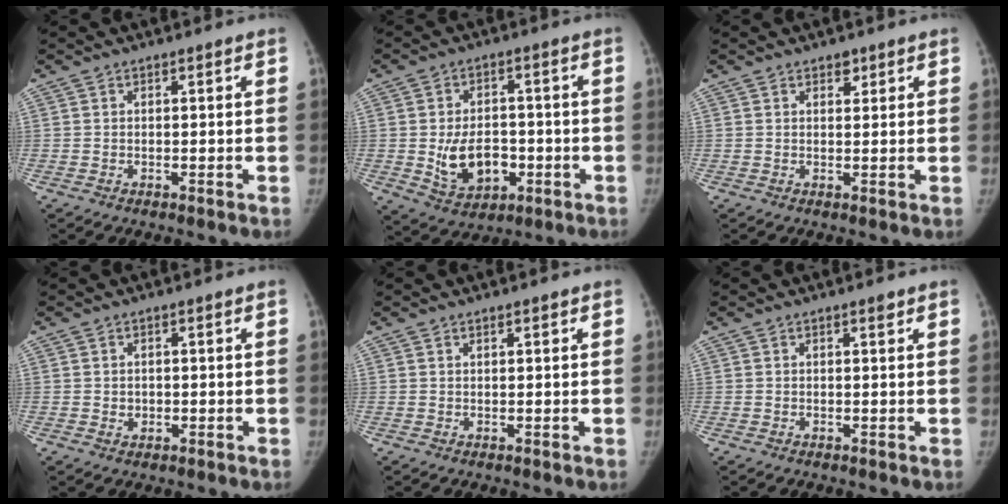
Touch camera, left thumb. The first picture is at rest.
{"total": 10.4, "force": [-2.0, 7.3, 7.1], "torque": [-0.089, 0.005, -0.021]}
{"total": 1.8, "force": [1.2, 1.1, 0.7], "torque": [0.003, -0.006, 0.016]}
{"total": 1.7, "force": [-0.1, 1.5, 0.8], "torque": [-0.005, 0.002, 0.002]}
{"total": 0.7, "force": [0.5, 0.2, 0.4], "torque": [-0.006, -0.002, 0.008]}
{"total": 0.7, "force": [0.5, 0.2, 0.5], "torque": [-0.006, -0.003, 0.007]}